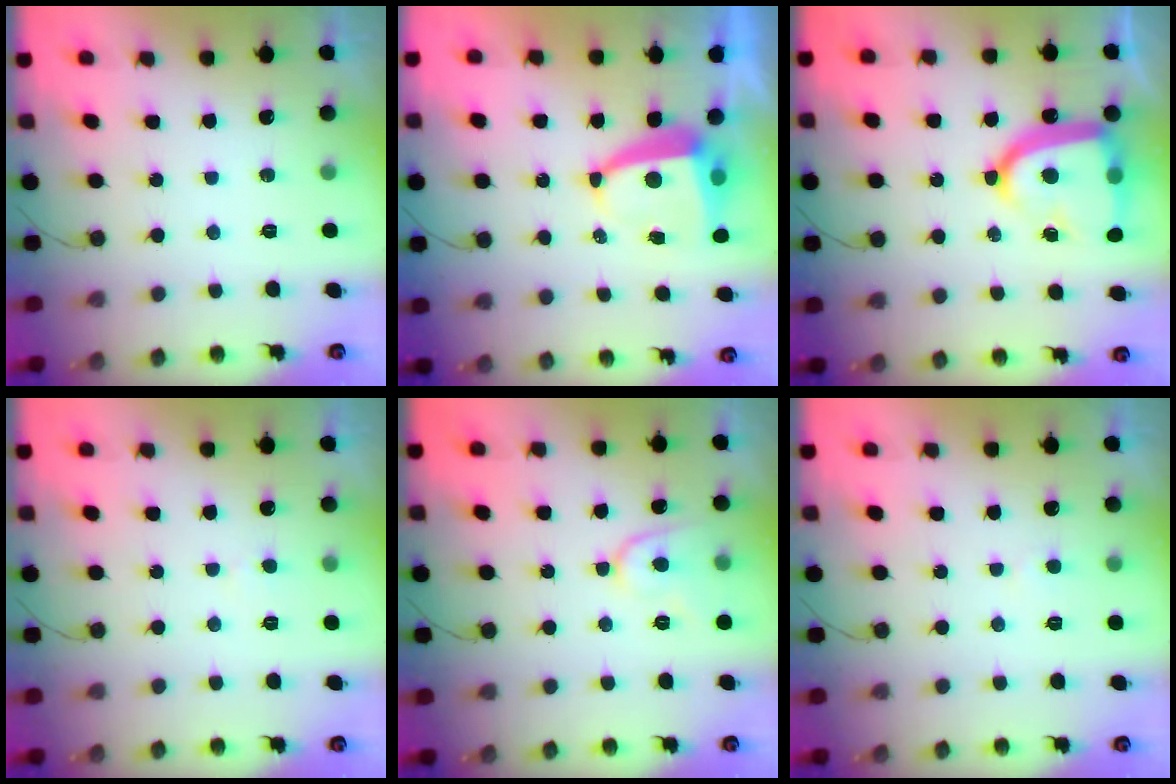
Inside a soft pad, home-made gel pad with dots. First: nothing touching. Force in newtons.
{"total": 6.7, "press": 6.6, "slide": 1.0}
{"total": 19.3, "press": 19.2, "slide": 1.9}
{"total": 2.6, "press": 2.6, "slide": 0.2}
{"total": 7.7, "press": 7.7, "slide": 0.7}
{"total": 1.7, "press": 1.7, "slide": 0.2}